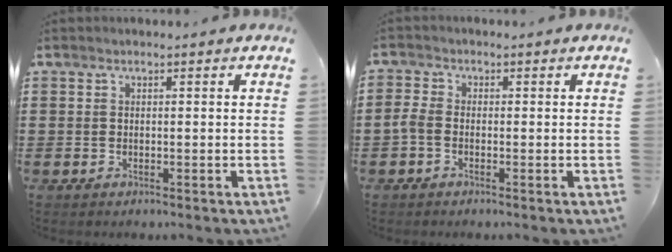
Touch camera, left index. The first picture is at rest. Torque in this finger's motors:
{"motor_torque": [0.55, 0.51, 0.16, 0.02]}